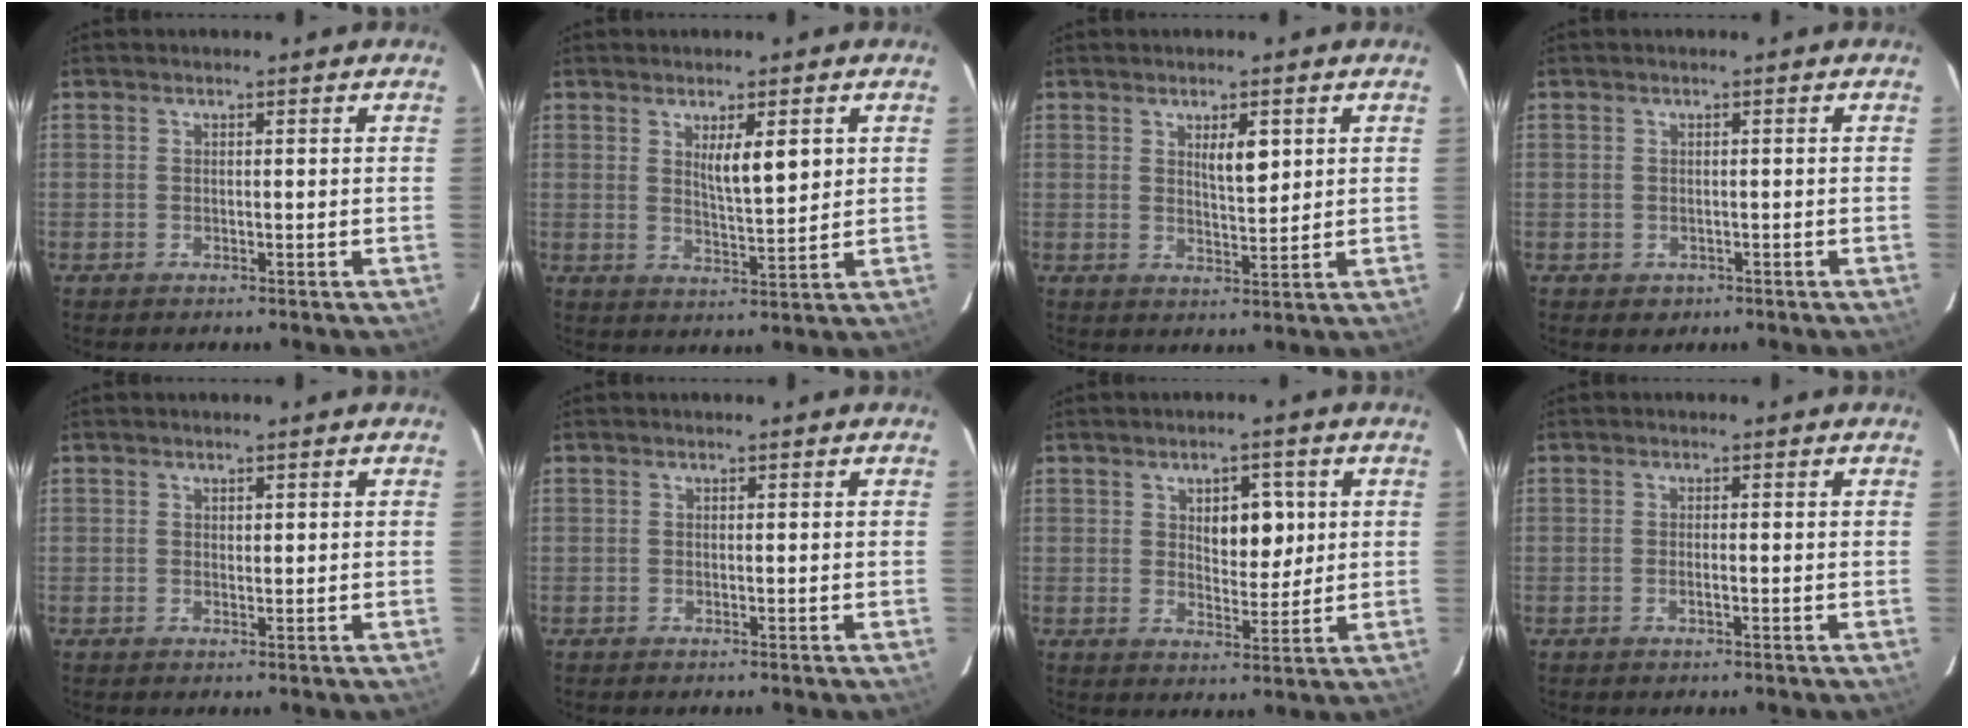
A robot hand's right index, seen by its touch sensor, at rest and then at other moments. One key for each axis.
{"total": 5.6, "fx": 2.1, "fy": 1.0, "fz": 5.1, "tx": -0.087, "ty": -0.011, "tz": 0.038}
{"total": 4.0, "fx": 1.7, "fy": 1.1, "fz": 3.5, "tx": -0.060, "ty": -0.003, "tz": 0.031}
{"total": 1.5, "fx": -0.6, "fy": 1.3, "fz": 0.3, "tx": -0.002, "ty": 0.003, "tz": -0.002}
{"total": 0.6, "fx": 0.4, "fy": 0.3, "fz": 0.3, "tx": -0.001, "ty": -0.003, "tz": 0.006}
{"total": 0.0}
{"total": 6.0, "fx": 1.8, "fy": 3.1, "fz": 4.8, "tx": -0.065, "ty": 0.003, "tz": 0.032}
{"total": 1.0, "fx": -0.4, "fy": 0.1, "fz": 0.9, "tx": -0.019, "ty": 0.000, "tz": -0.007}